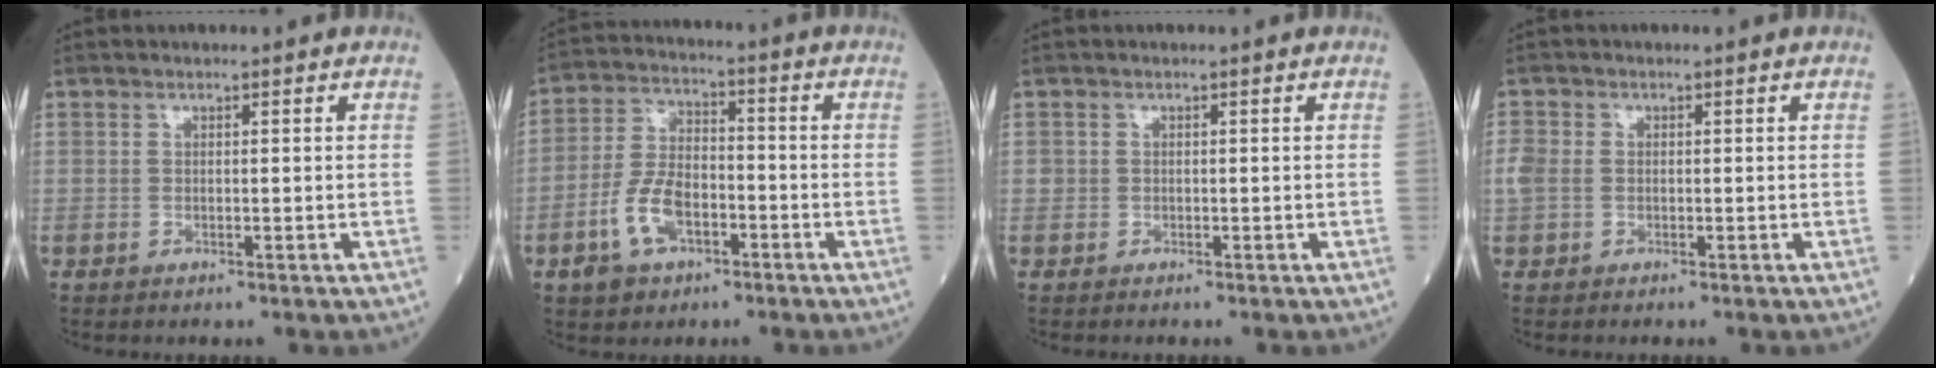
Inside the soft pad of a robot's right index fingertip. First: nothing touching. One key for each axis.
{"total": 8.8, "fx": -3.8, "fy": 5.0, "fz": 6.1, "tx": -0.136, "ty": 0.009, "tz": -0.069}
{"total": 0.5, "fx": -0.2, "fy": 0.5, "fz": 0.0, "tx": -0.001, "ty": 0.004, "tz": -0.003}
{"total": 2.6, "fx": -0.3, "fy": 2.1, "fz": 1.5, "tx": -0.055, "ty": 0.007, "tz": -0.004}